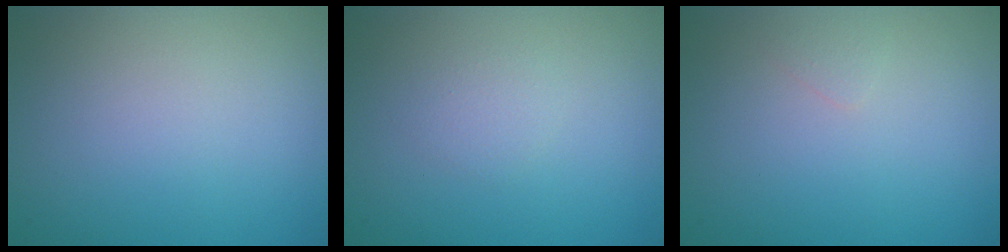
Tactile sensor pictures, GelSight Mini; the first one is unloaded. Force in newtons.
{"total": 1.0, "press": 1.0, "slide": 0.1}
{"total": 0.5, "press": 0.5, "slide": 0.0}